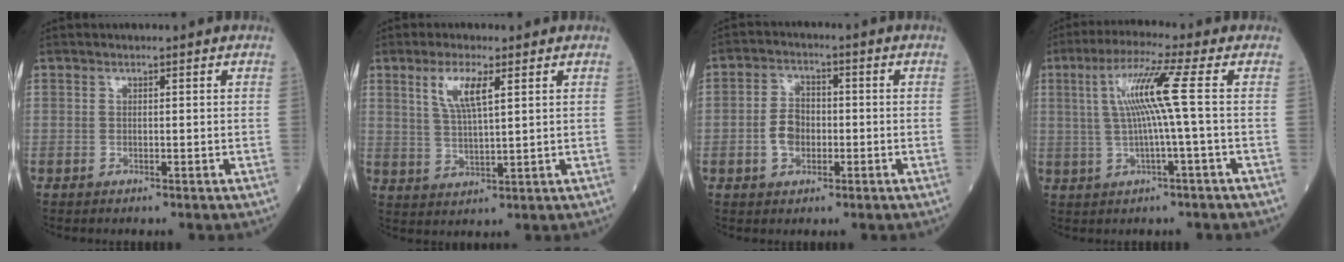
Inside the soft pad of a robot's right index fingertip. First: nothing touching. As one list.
[{"total": 6.3, "force": [2.7, 1.6, 5.4], "torque": [-0.113, 0.003, 0.056]}, {"total": 5.6, "force": [-1.4, 4.0, 3.8], "torque": [-0.085, 0.014, -0.024]}, {"total": 8.9, "force": [0.8, -0.8, 8.8], "torque": [-0.174, 0.014, 0.020]}]